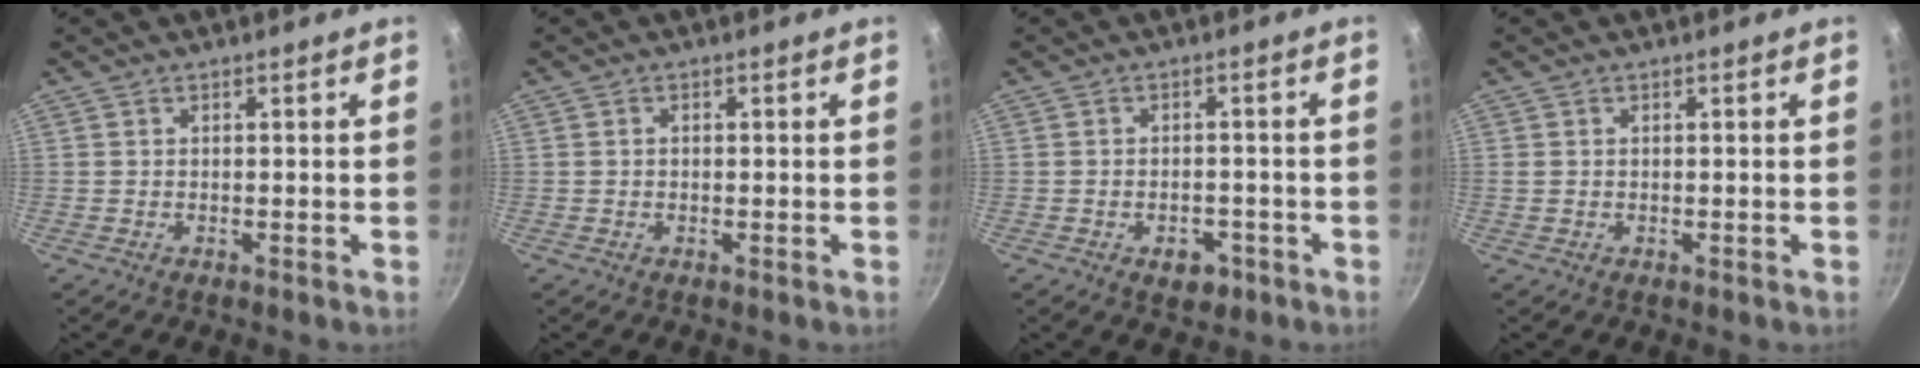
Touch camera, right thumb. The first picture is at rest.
{"total": 0.7, "force": [0.0, 0.6, 0.4], "torque": [-0.007, 0.005, 0.000]}
{"total": 4.4, "force": [-2.2, 2.9, 2.5], "torque": [-0.021, 0.017, -0.021]}
{"total": 0.7, "force": [0.1, 0.6, 0.3], "torque": [-0.006, 0.002, 0.002]}